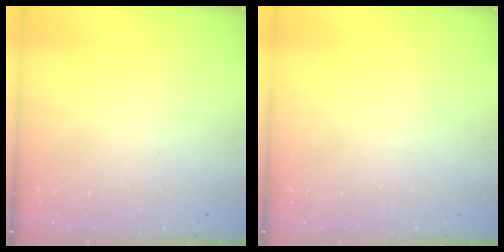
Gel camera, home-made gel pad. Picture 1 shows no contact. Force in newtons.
{"total": 0.0}